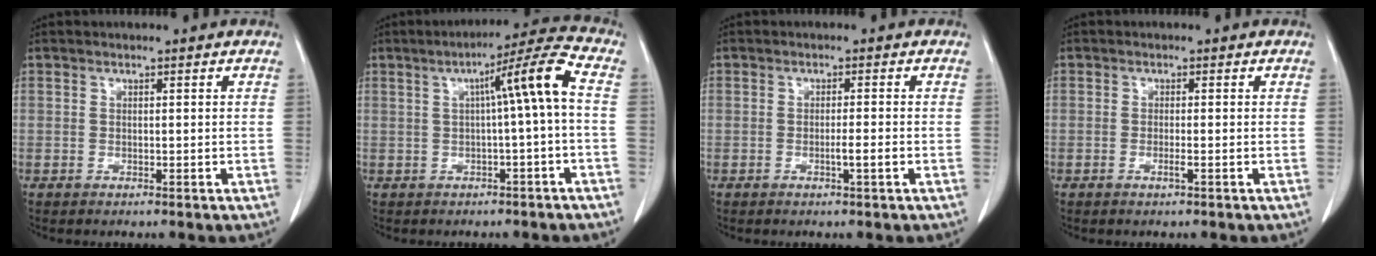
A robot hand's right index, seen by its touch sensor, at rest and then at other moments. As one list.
[{"total": 7.8, "force": [0.5, -0.9, 7.8], "torque": [-0.116, 0.020, 0.007]}, {"total": 2.0, "force": [-0.7, -0.2, 1.9], "torque": [-0.033, -0.002, -0.013]}, {"total": 1.1, "force": [-0.5, -0.1, 1.0], "torque": [-0.022, -0.002, -0.009]}]